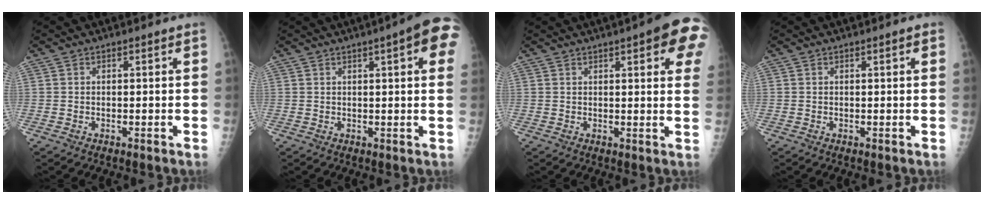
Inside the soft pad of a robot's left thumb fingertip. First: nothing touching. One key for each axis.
{"total": 9.8, "fx": 3.7, "fy": 1.8, "fz": 8.9, "tx": -0.094, "ty": 0.001, "tz": 0.036}
{"total": 11.5, "fx": 5.0, "fy": 2.8, "fz": 10.0, "tx": -0.097, "ty": -0.009, "tz": 0.051}
{"total": 0.8, "fx": 0.3, "fy": 0.1, "fz": 0.7, "tx": -0.012, "ty": 0.002, "tz": 0.003}